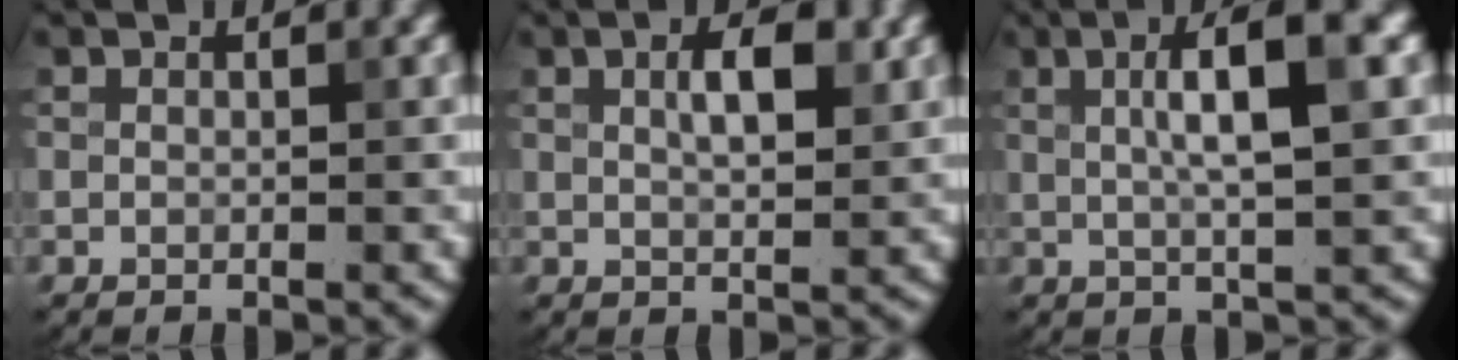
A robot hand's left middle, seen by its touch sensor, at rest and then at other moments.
{"total": 3.4, "force": [1.1, 1.3, 3.0], "torque": [-0.053, 0.006, 0.020]}
{"total": 6.4, "force": [1.6, 1.3, 6.0], "torque": [-0.090, 0.015, 0.024]}